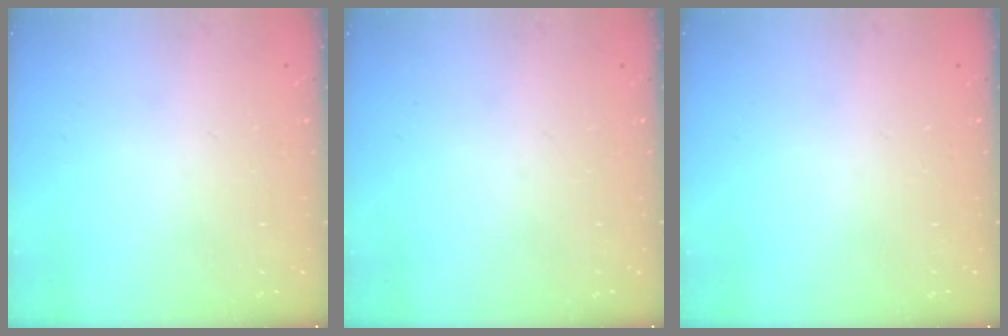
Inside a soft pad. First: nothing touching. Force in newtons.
{"total": 0.0}
{"total": 0.0}